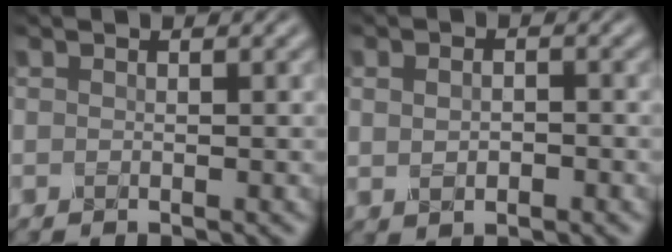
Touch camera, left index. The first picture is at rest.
{"total": 2.1, "force": [0.0, 1.4, 1.6], "torque": [-0.028, 0.001, 0.006]}